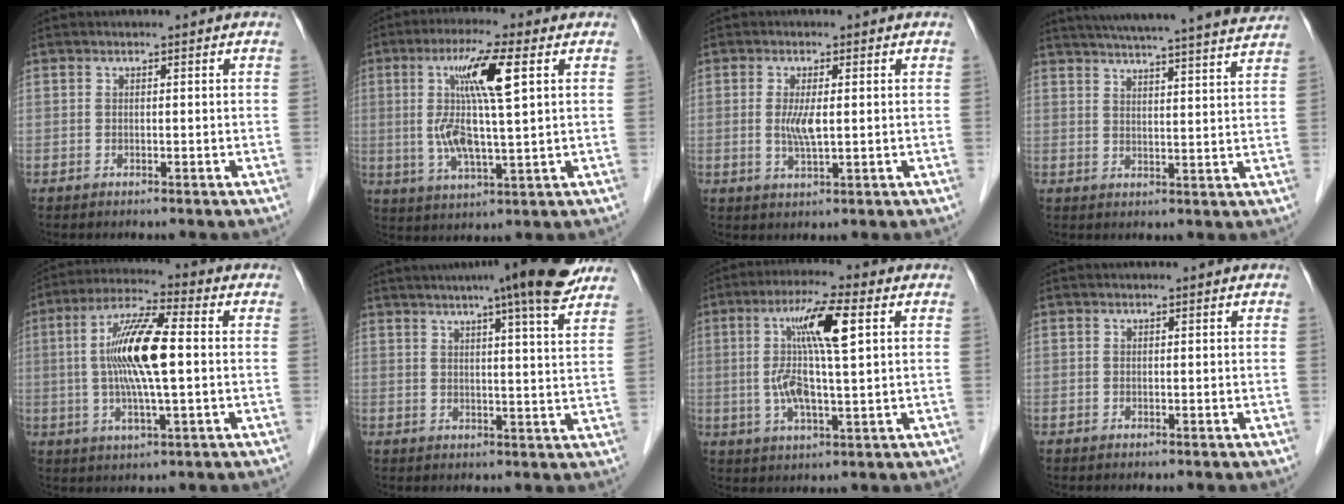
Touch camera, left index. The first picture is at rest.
{"total": 11.1, "force": [2.8, 0.4, 10.8], "torque": [-0.219, 0.001, 0.048]}
{"total": 3.5, "force": [0.3, 0.7, 3.4], "torque": [-0.076, -0.007, 0.005]}
{"total": 22.9, "force": [20.9, -0.3, 9.3], "torque": [-0.148, -0.013, 0.268]}
{"total": 11.8, "force": [0.4, 1.4, 11.7], "torque": [-0.234, 0.005, 0.003]}
{"total": 13.4, "force": [10.5, -0.1, 8.4], "torque": [-0.124, 0.007, 0.123]}
{"total": 10.6, "force": [2.4, 0.7, 10.3], "torque": [-0.206, 0.006, 0.041]}
{"total": 0.0}